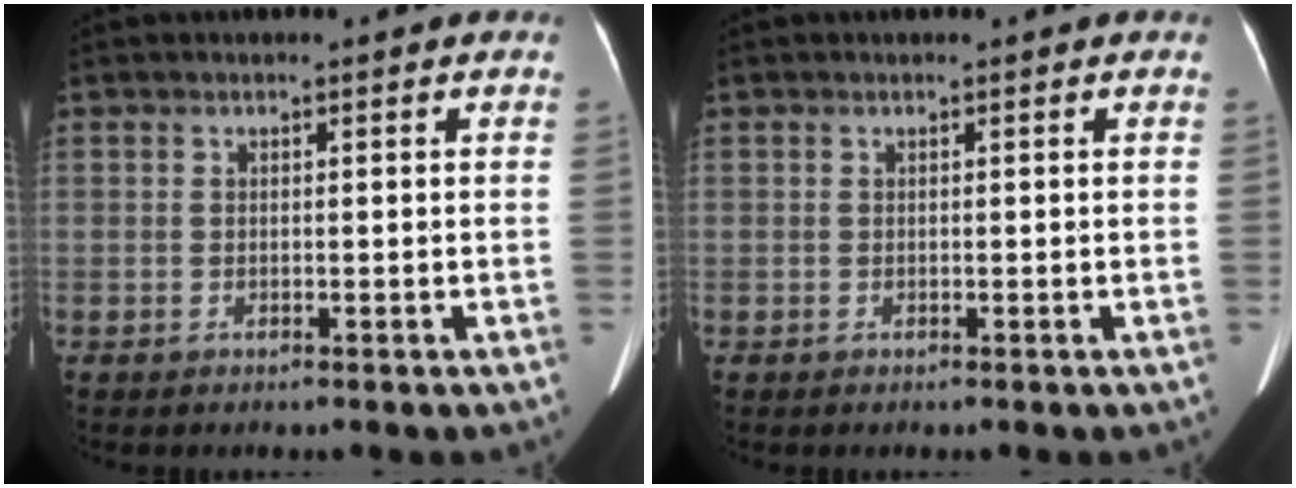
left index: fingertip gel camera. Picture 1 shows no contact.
{"total": 0.0}